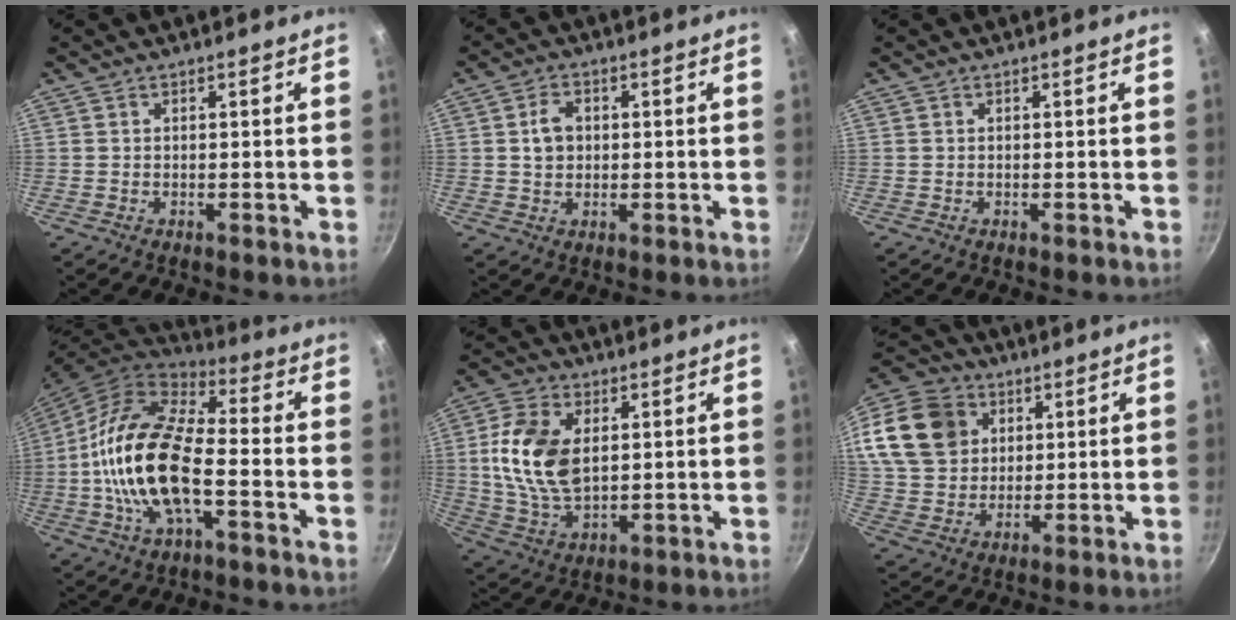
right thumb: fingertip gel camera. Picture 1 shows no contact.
{"total": 4.5, "force": [0.6, 3.5, 2.8], "torque": [-0.037, 0.004, 0.009]}
{"total": 0.0}
{"total": 19.1, "force": [-3.6, 8.5, 16.7], "torque": [-0.317, 0.032, -0.083]}
{"total": 14.3, "force": [2.3, 8.8, 11.0], "torque": [-0.199, -0.010, 0.048]}
{"total": 23.1, "force": [8.5, 18.2, 11.2], "torque": [-0.248, 0.028, 0.164]}